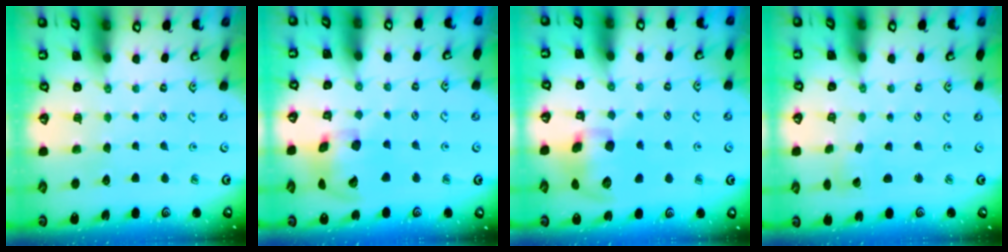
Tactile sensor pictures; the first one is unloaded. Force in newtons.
{"total": 14.7, "press": 14.5, "slide": 2.3}
{"total": 12.2, "press": 12.1, "slide": 1.4}
{"total": 1.6, "press": 1.6, "slide": 0.2}